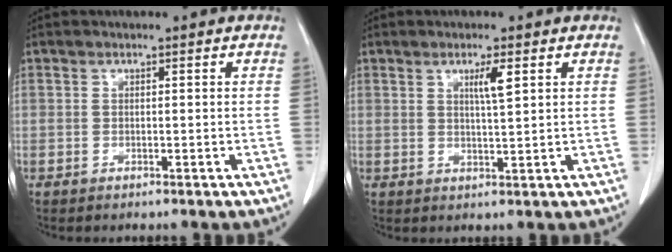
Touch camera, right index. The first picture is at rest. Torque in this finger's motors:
{"motor_torque": [0.37, 0.33, 0.04, 0.02]}